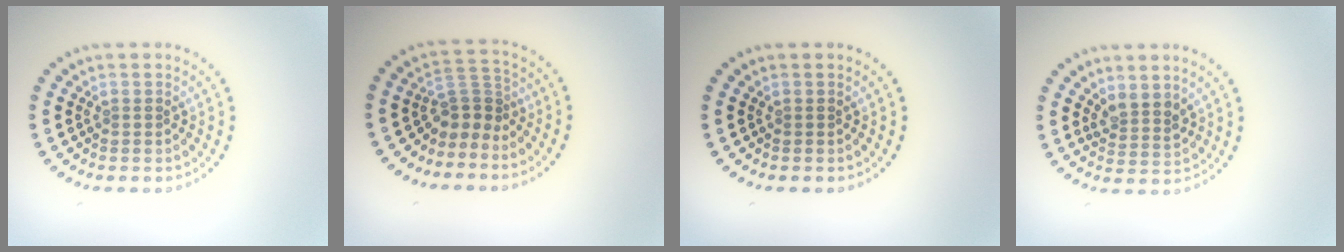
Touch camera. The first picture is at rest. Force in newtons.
{"total": 2.8, "press": 1.8, "slide": 2.1}
{"total": 0.0}
{"total": 2.2, "press": 1.8, "slide": 1.3}